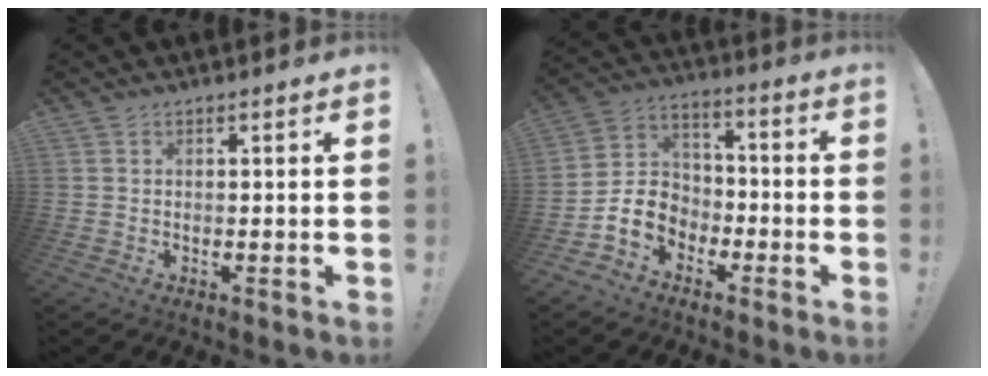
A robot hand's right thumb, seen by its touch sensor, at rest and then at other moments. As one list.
[{"total": 10.8, "force": [-5.2, 8.3, 4.4], "torque": [-0.078, 0.030, -0.091]}]